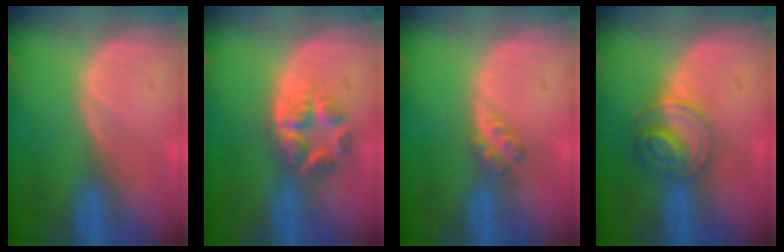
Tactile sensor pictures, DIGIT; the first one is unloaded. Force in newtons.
{"total": 5.5, "press": 5.2, "slide": 1.7}
{"total": 2.7, "press": 2.3, "slide": 1.3}
{"total": 6.3, "press": 5.5, "slide": 3.1}